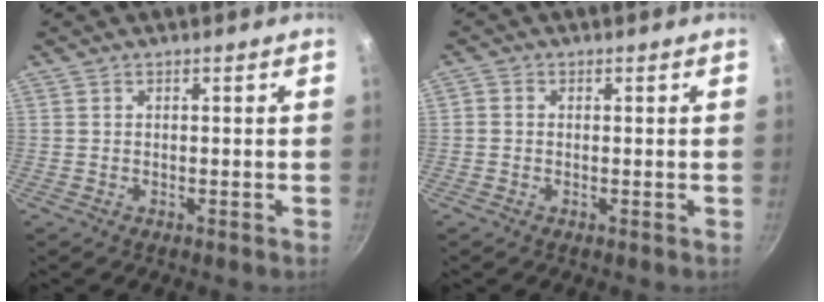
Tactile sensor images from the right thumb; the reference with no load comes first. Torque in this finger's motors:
{"motor_torque": [0.28, -0.39, -0.43, 0.02, -0.03]}